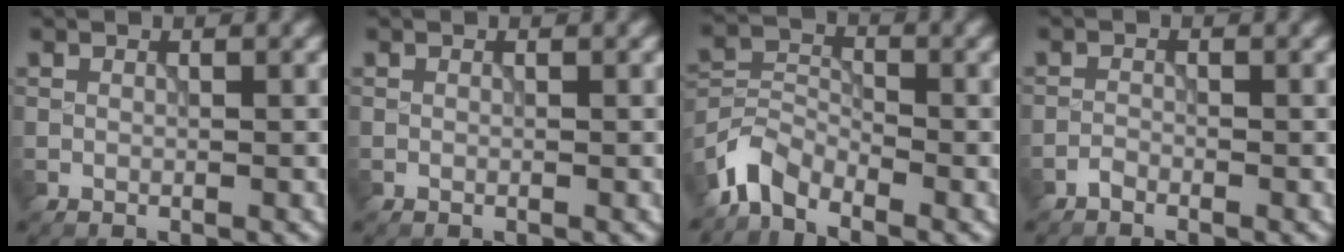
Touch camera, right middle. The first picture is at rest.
{"total": 0.0}
{"total": 3.9, "force": [-3.3, 1.6, 1.4], "torque": [-0.027, 0.002, -0.080]}
{"total": 0.8, "force": [-0.7, 0.1, 0.2], "torque": [-0.002, 0.000, -0.018]}